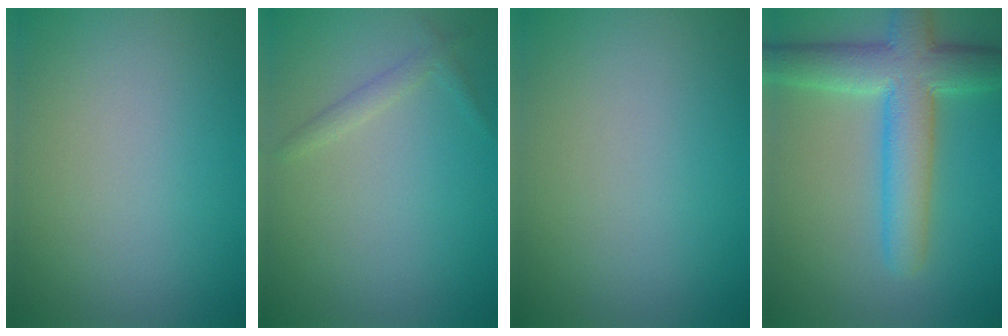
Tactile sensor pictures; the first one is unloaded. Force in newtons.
{"total": 1.3, "press": 1.3, "slide": 0.1}
{"total": 0.0}
{"total": 7.7, "press": 7.7, "slide": 0.3}